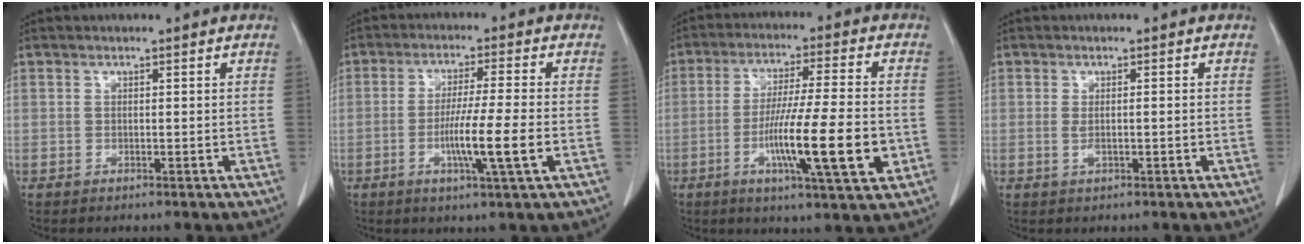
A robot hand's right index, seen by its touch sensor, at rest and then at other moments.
{"total": 8.1, "force": [-2.2, -0.8, 7.8], "torque": [-0.138, -0.015, -0.043]}
{"total": 13.6, "force": [-3.8, 0.6, 13.0], "torque": [-0.222, -0.015, -0.067]}
{"total": 2.0, "force": [-0.3, 0.5, 1.9], "torque": [-0.040, 0.000, 0.000]}